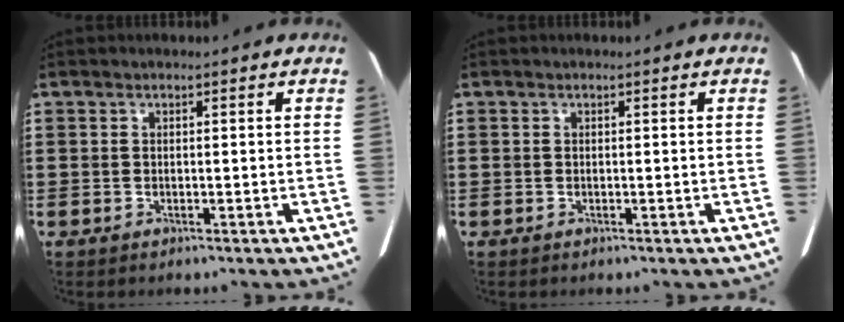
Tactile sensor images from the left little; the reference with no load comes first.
{"total": 0.0}